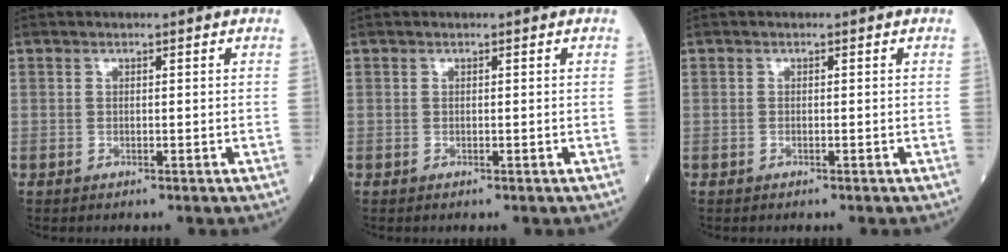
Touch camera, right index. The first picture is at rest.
{"total": 0.0}
{"total": 0.0}